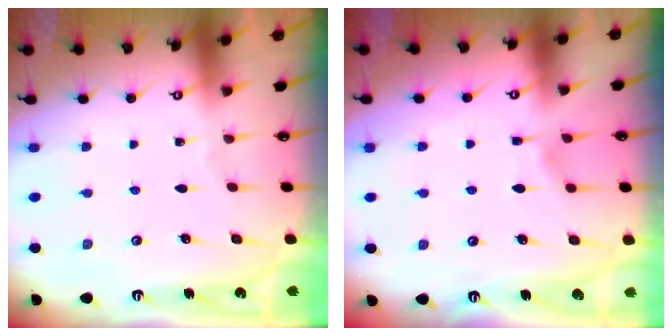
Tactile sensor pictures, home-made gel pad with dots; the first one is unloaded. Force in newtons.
{"total": 6.0, "press": 5.9, "slide": 0.7}